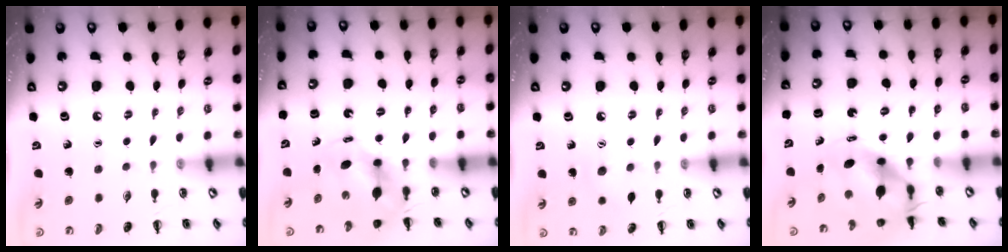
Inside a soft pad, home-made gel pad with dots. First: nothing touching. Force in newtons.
{"total": 6.5, "press": 6.3, "slide": 1.4}
{"total": 7.2, "press": 7.1, "slide": 1.6}
{"total": 6.9, "press": 6.7, "slide": 1.6}